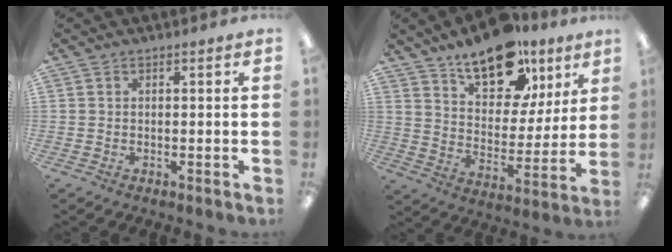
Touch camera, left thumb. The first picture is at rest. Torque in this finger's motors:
{"motor_torque": [0.65, 0.92, 1.31, -1.45, 0.21]}